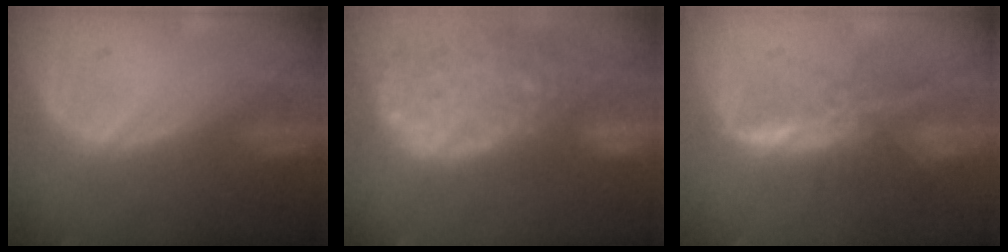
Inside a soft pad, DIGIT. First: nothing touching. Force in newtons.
{"total": 14.0, "press": 11.5, "slide": 8.0}
{"total": 7.9, "press": 6.7, "slide": 4.3}